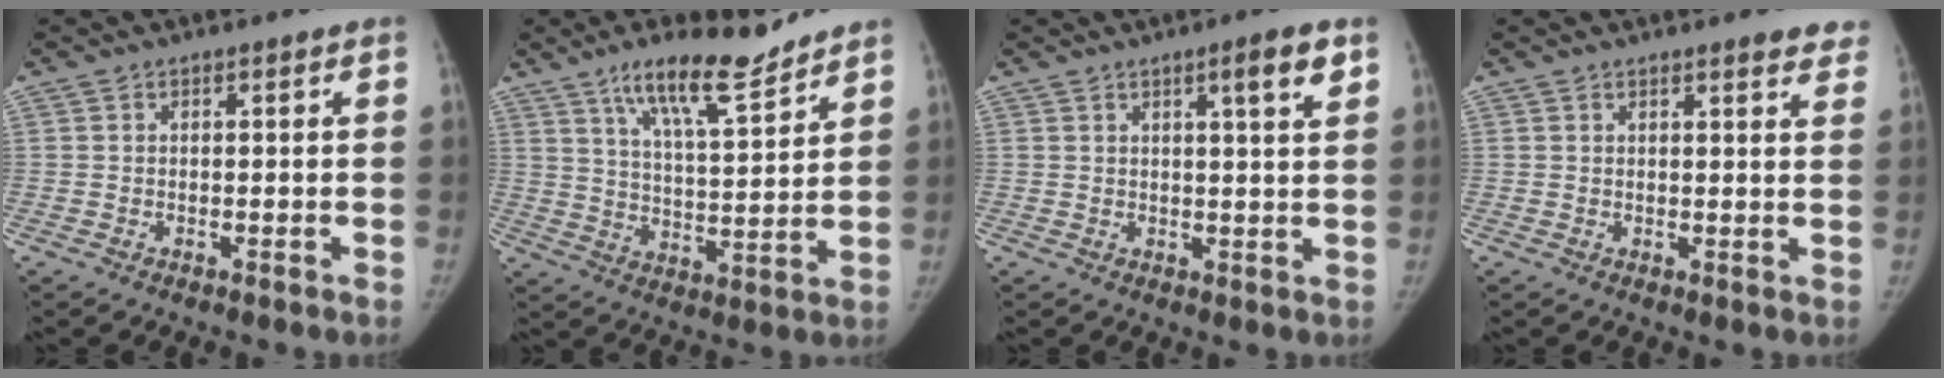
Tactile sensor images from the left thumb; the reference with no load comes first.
{"total": 13.0, "force": [9.5, 3.1, 8.2], "torque": [-0.123, -0.059, 0.167]}
{"total": 5.4, "force": [2.9, 0.9, 4.5], "torque": [-0.052, -0.013, 0.039]}
{"total": 5.2, "force": [4.2, 1.3, 2.8], "torque": [-0.004, -0.012, 0.039]}